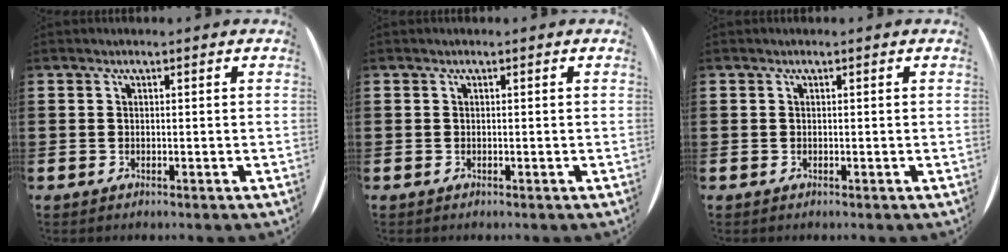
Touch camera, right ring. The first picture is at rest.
{"total": 0.0}
{"total": 0.0}